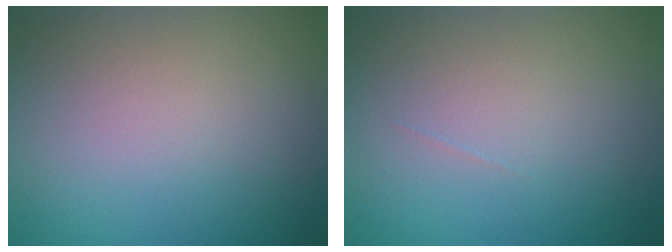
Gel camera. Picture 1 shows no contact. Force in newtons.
{"total": 0.0}